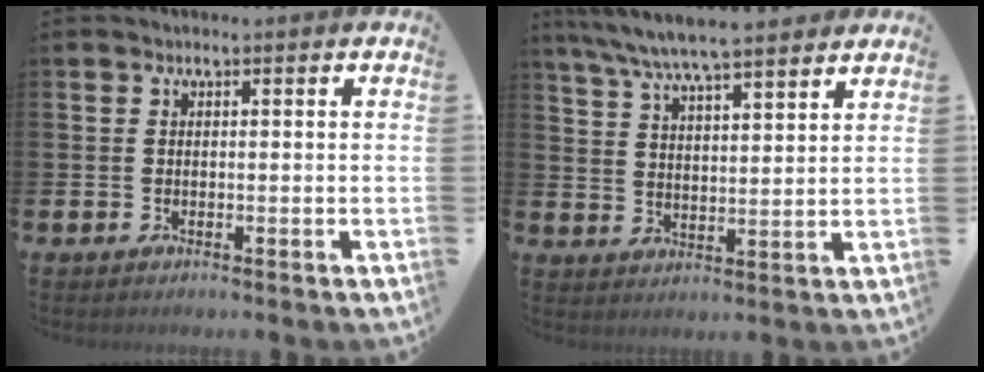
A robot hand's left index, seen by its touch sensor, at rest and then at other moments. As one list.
[{"total": 7.7, "force": [7.2, 0.5, 2.5], "torque": [-0.075, -0.032, 0.130]}]